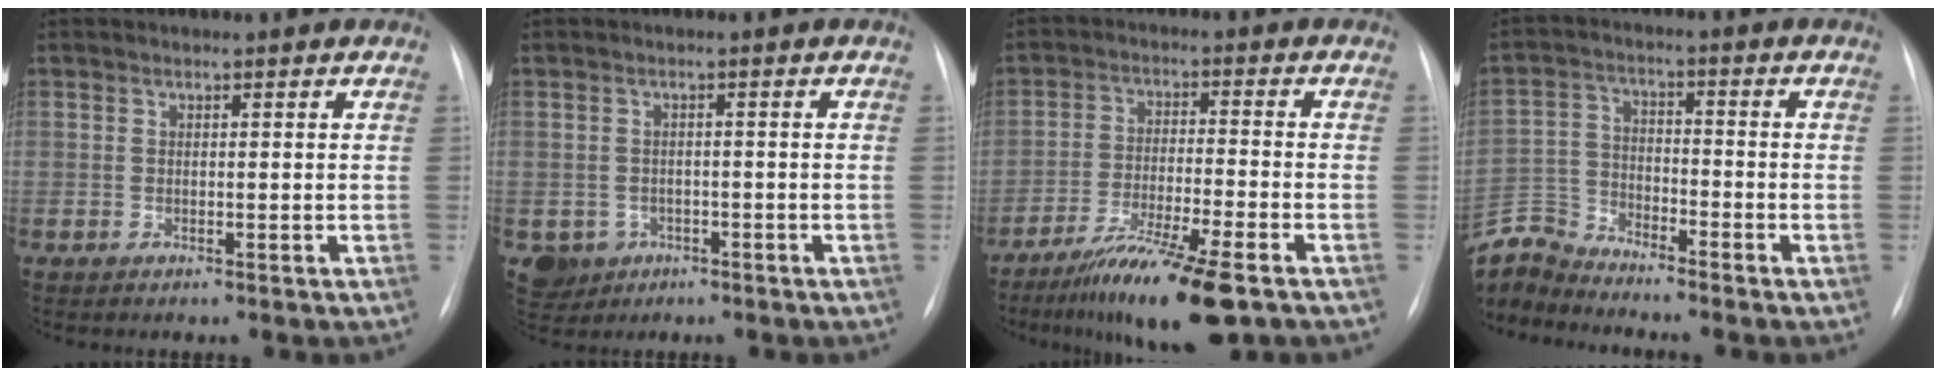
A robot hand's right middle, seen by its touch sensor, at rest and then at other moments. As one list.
[{"total": 4.4, "force": [-1.9, 3.9, 0.6], "torque": [-0.009, 0.008, -0.025]}, {"total": 12.1, "force": [-8.1, 0.6, 9.0], "torque": [-0.160, -0.035, -0.138]}, {"total": 7.6, "force": [-7.6, 0.2, -0.2], "torque": [-0.006, 0.006, -0.151]}]